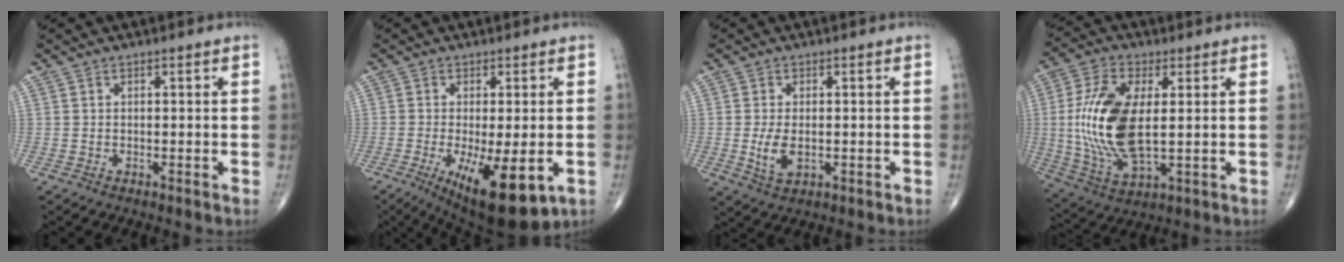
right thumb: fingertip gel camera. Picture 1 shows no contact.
{"total": 13.7, "force": [-4.5, 4.4, 12.1], "torque": [-0.181, -0.021, -0.055]}
{"total": 4.7, "force": [-0.7, 2.4, 4.0], "torque": [-0.079, -0.010, -0.009]}
{"total": 17.0, "force": [1.1, 7.8, 15.1], "torque": [-0.317, -0.009, 0.028]}